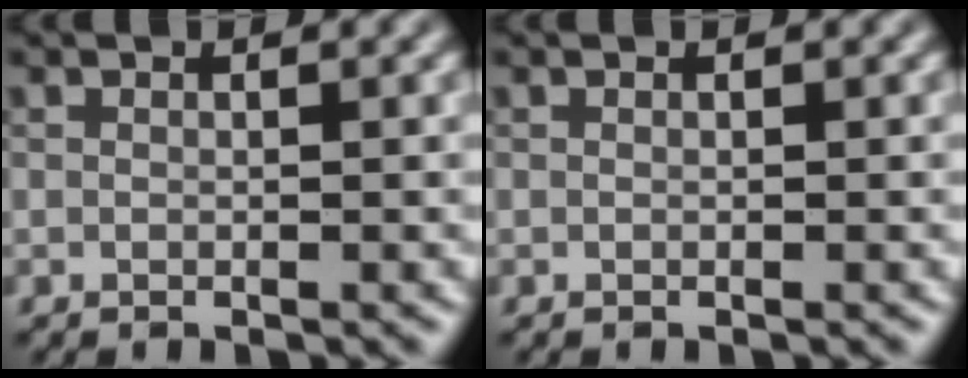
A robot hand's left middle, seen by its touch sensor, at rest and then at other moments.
{"total": 0.0}